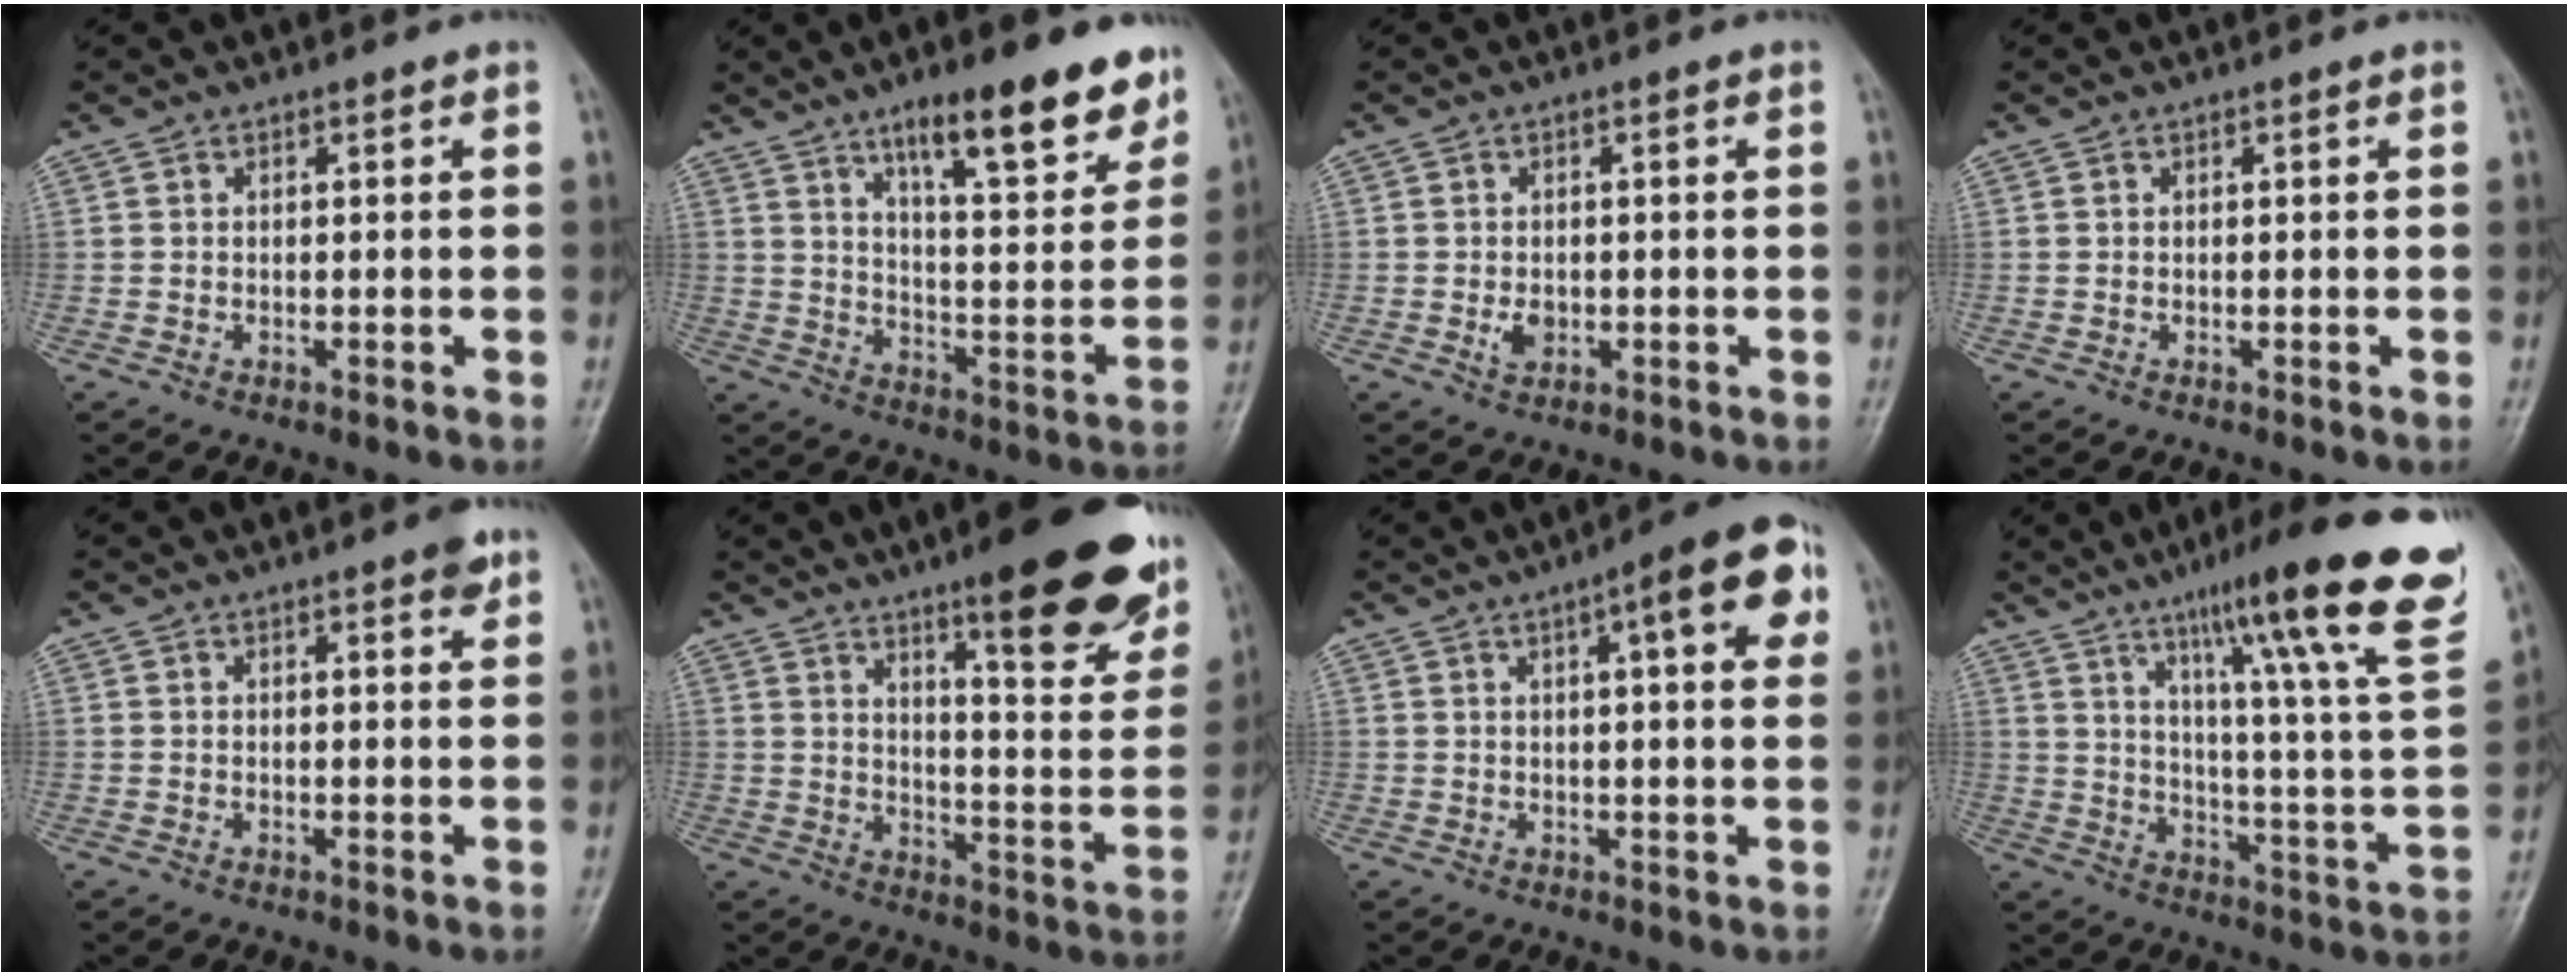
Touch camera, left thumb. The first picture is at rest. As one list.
[{"total": 18.1, "force": [11.9, 4.8, 12.8], "torque": [-0.145, -0.064, 0.184]}, {"total": 2.5, "force": [-0.4, 1.8, 1.6], "torque": [-0.023, 0.000, -0.006]}, {"total": 0.0}, {"total": 2.6, "force": [1.7, 0.6, 1.9], "torque": [-0.020, -0.007, 0.018]}, {"total": 22.3, "force": [13.9, 5.0, 16.7], "torque": [-0.186, -0.070, 0.196]}, {"total": 11.3, "force": [4.4, 2.9, 10.1], "torque": [-0.115, 0.007, 0.049]}, {"total": 26.9, "force": [16.0, 3.1, 21.4], "torque": [-0.298, -0.050, 0.232]}]